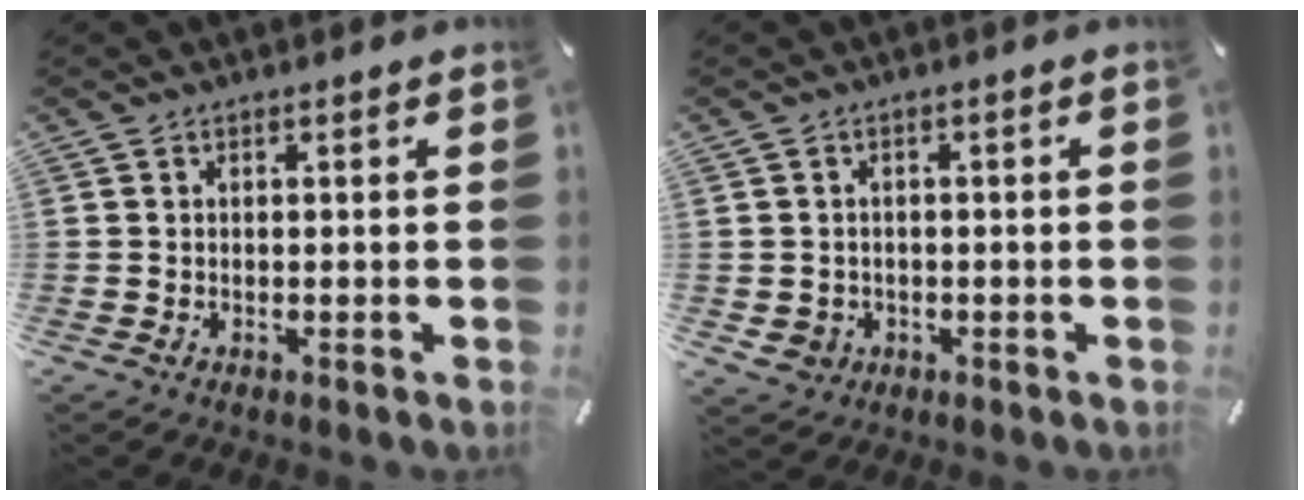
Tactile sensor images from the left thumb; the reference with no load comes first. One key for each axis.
{"total": 3.4, "fx": -0.9, "fy": 3.0, "fz": 1.1, "tx": -0.025, "ty": 0.003, "tz": -0.018}